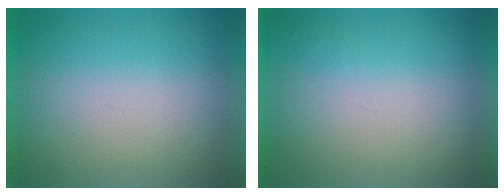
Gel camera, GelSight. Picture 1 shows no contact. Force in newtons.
{"total": 1.1}